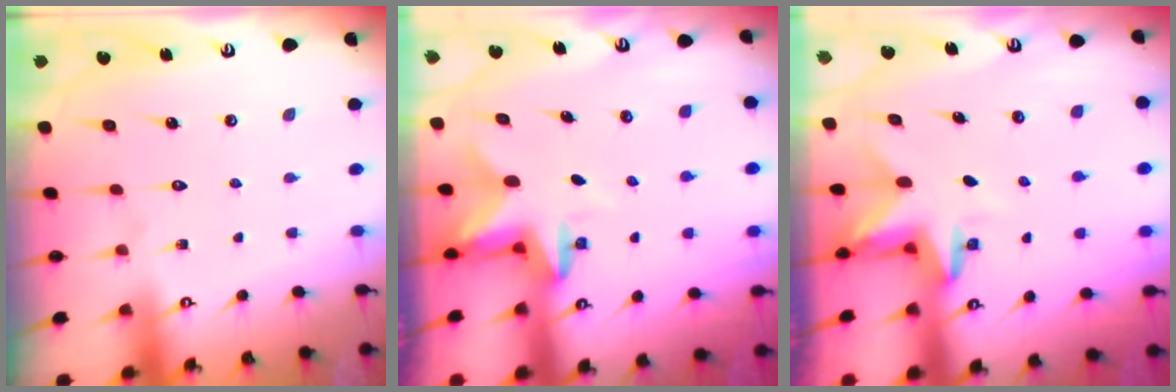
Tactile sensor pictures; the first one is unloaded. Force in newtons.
{"total": 2.6, "press": 2.6, "slide": 0.6}
{"total": 3.5, "press": 3.5, "slide": 0.2}